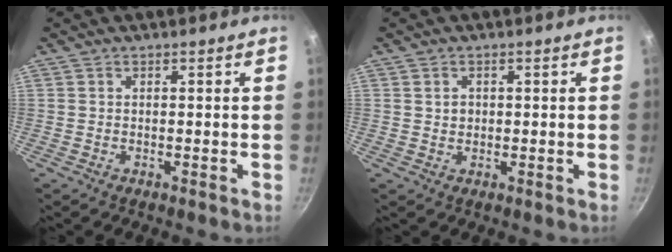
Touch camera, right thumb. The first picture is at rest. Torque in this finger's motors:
{"motor_torque": [-0.36, 0.22, -0.11, 0.36, 0.03]}